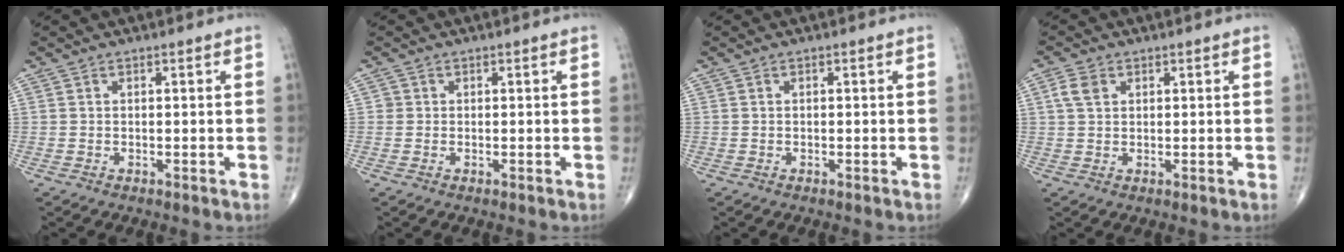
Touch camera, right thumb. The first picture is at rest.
{"total": 0.8, "force": [0.0, 0.8, 0.1], "torque": [0.005, 0.003, 0.001]}
{"total": 0.0}
{"total": 3.3, "force": [1.1, 2.5, 1.9], "torque": [-0.033, 0.005, 0.020]}